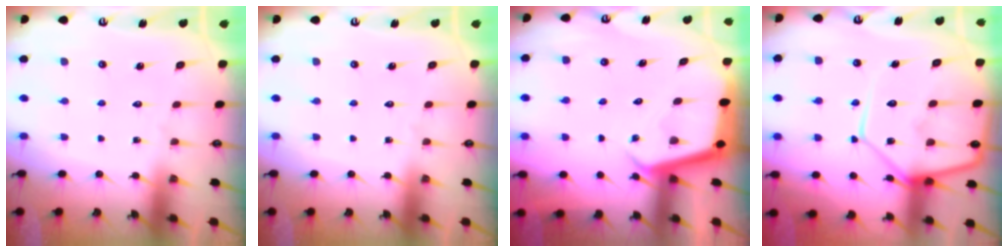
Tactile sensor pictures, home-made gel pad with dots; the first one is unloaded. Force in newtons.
{"total": 0.0}
{"total": 3.9, "press": 3.9, "slide": 0.3}
{"total": 16.3, "press": 16.2, "slide": 1.6}